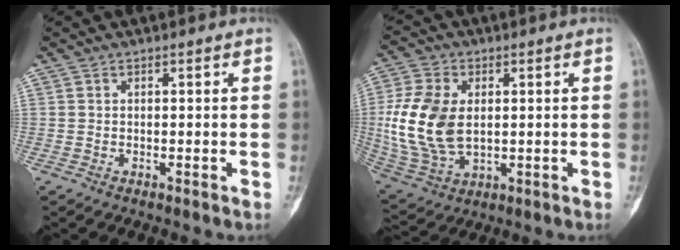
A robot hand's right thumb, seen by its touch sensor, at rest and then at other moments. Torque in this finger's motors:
{"motor_torque": [1.61, 1.81, 0.93, -0.93, 0.31]}